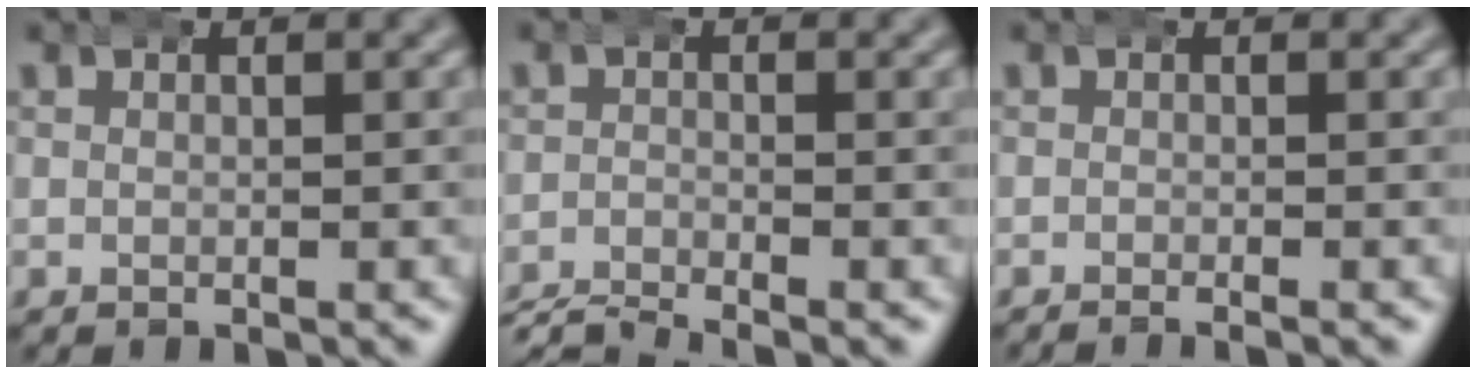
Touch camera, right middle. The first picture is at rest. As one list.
[{"total": 4.1, "force": [-3.9, 0.9, 0.9], "torque": [-0.017, -0.015, -0.064]}, {"total": 1.6, "force": [-1.4, 0.0, 0.6], "torque": [-0.004, -0.001, -0.026]}]